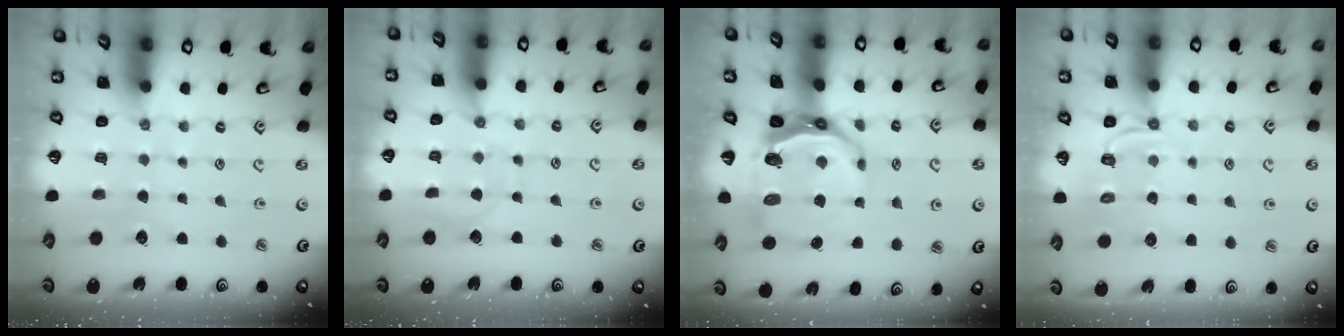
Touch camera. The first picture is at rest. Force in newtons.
{"total": 6.0, "press": 6.0, "slide": 0.5}
{"total": 9.5, "press": 8.6, "slide": 4.0}
{"total": 3.9, "press": 3.5, "slide": 1.7}